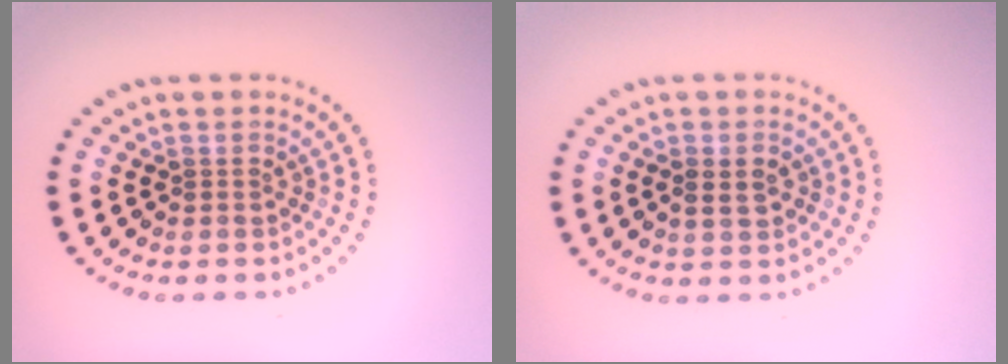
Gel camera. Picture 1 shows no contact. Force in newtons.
{"total": 1.3, "press": 1.3, "slide": 0.1}